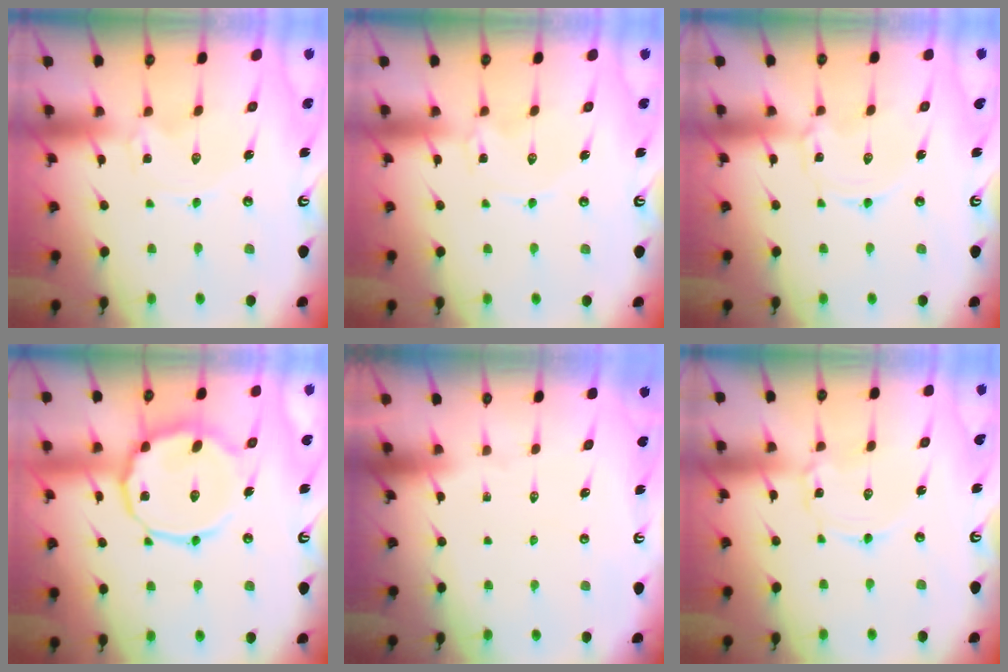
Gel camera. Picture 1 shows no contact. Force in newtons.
{"total": 1.1, "press": 1.1, "slide": 0.2}
{"total": 1.6, "press": 1.5, "slide": 0.2}
{"total": 15.2, "press": 15.2, "slide": 1.2}
{"total": 0.0}
{"total": 2.0, "press": 2.0, "slide": 0.1}